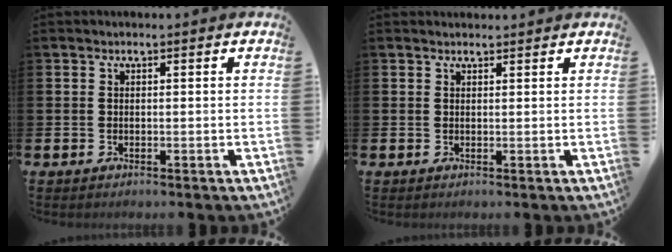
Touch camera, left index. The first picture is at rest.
{"total": 0.9, "force": [0.9, 0.1, 0.0], "torque": [0.008, -0.003, 0.015]}